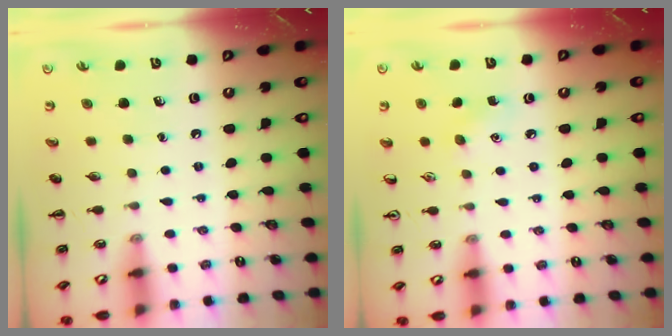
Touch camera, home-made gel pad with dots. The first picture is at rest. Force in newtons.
{"total": 5.0, "press": 4.9, "slide": 1.2}